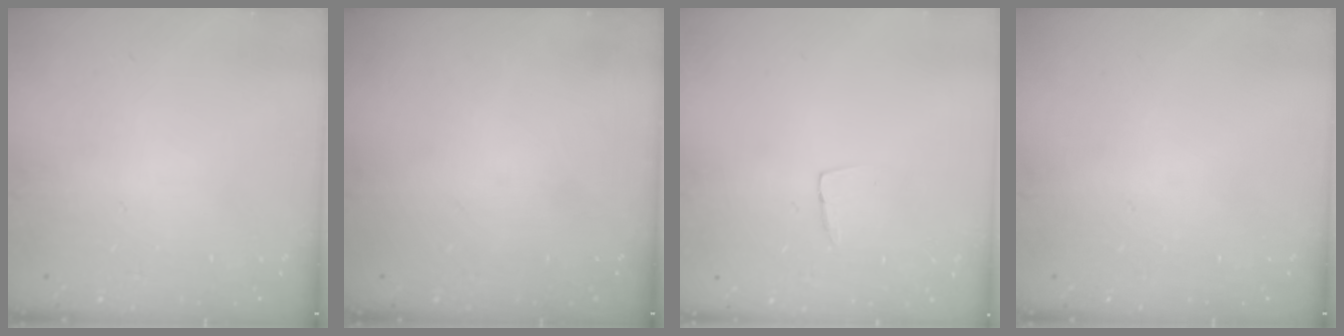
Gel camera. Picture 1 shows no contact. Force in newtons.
{"total": 0.0}
{"total": 3.3, "press": 3.3, "slide": 0.2}
{"total": 0.0}